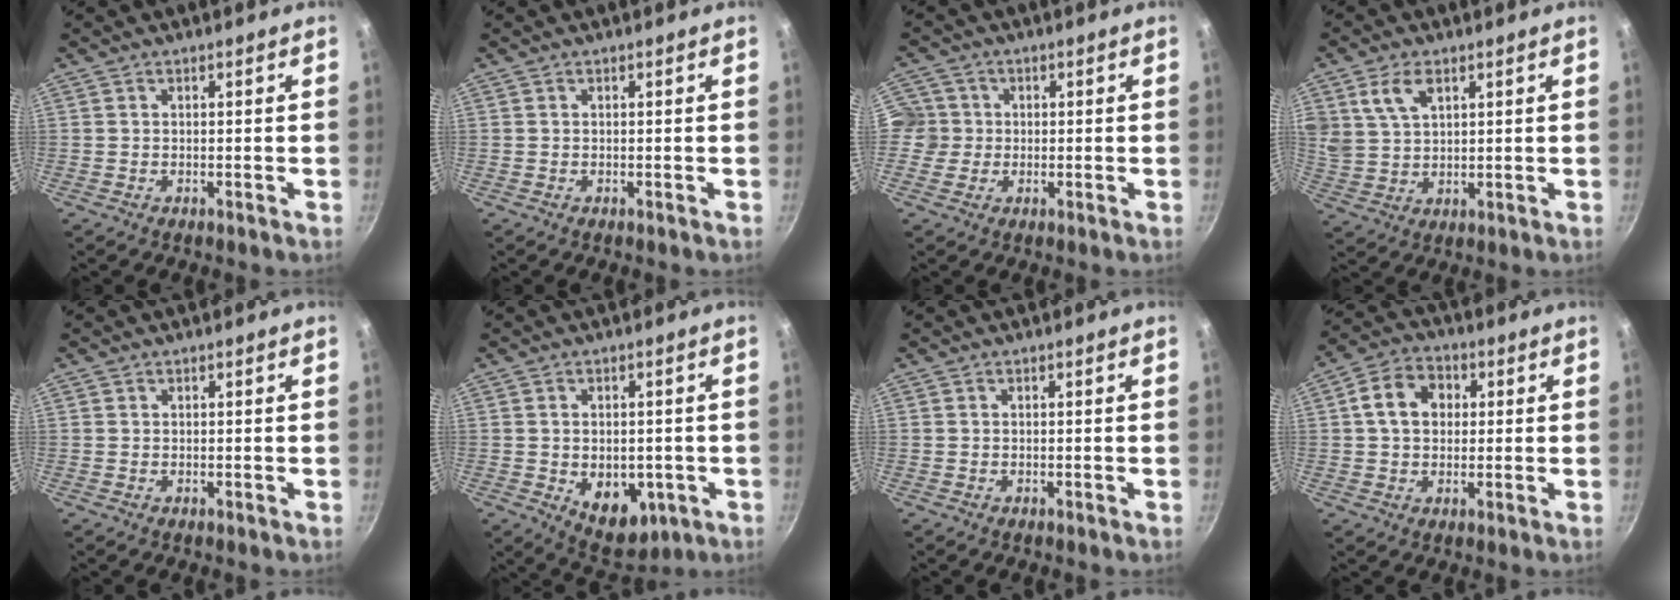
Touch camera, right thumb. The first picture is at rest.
{"total": 0.0}
{"total": 5.1, "force": [0.1, 5.0, 0.8], "torque": [0.021, 0.004, -0.009]}
{"total": 7.1, "force": [3.4, 4.3, 4.4], "torque": [-0.073, -0.012, 0.074]}
{"total": 0.0}
{"total": 9.7, "force": [-2.2, 6.4, 6.9], "torque": [-0.063, -0.009, -0.014]}
{"total": 0.0}
{"total": 8.8, "force": [1.6, 6.8, 5.3], "torque": [-0.068, 0.015, 0.015]}